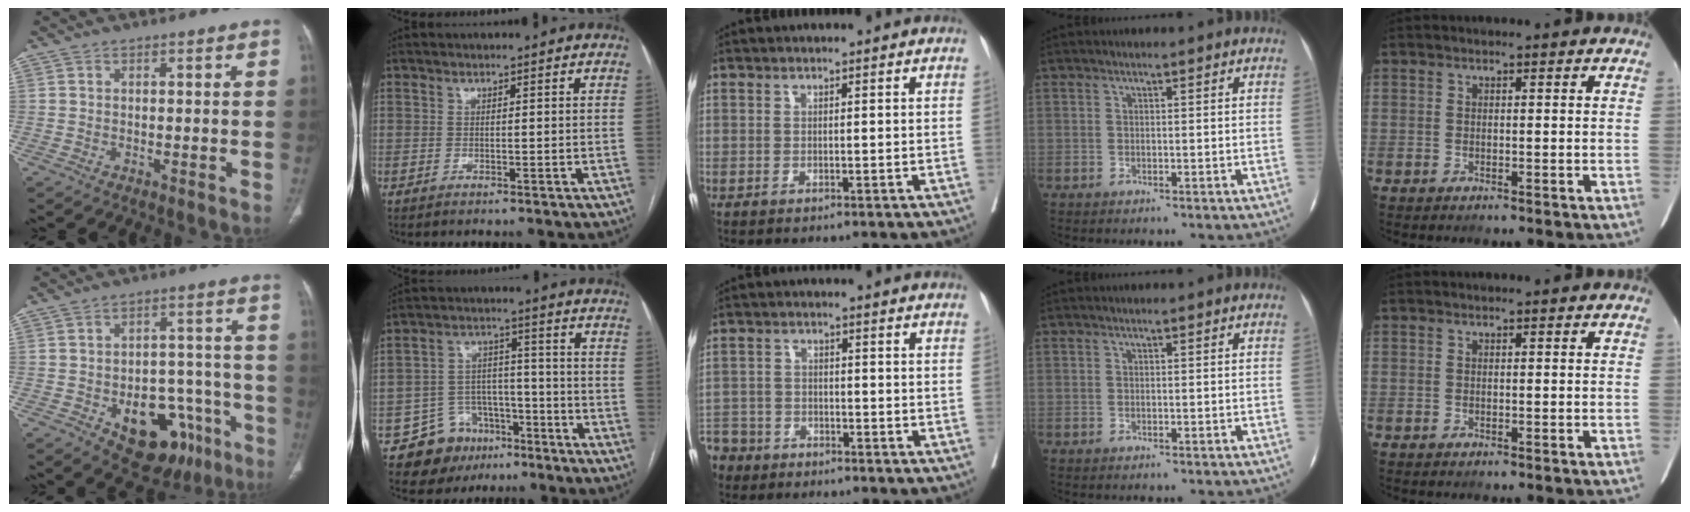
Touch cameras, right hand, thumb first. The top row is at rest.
{"thumb": {"total": 17.3, "force": [-7.8, 10.5, 11.2], "torque": [-0.107, 0.051, -0.096]}, "index": {"total": 9.4, "force": [-5.8, 7.0, 2.5], "torque": [-0.037, 0.028, -0.085]}, "middle": {"total": 8.7, "force": [-6.9, 5.1, 1.3], "torque": [-0.050, -0.004, -0.128]}}